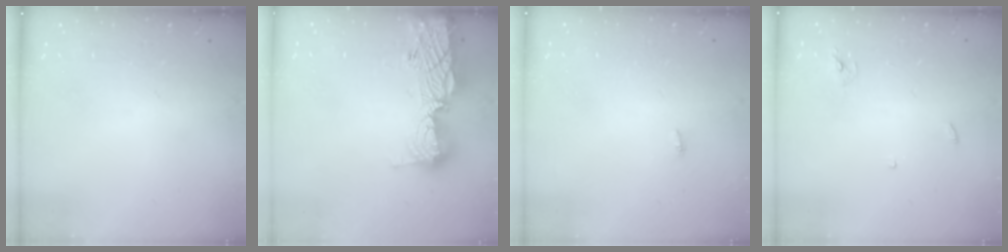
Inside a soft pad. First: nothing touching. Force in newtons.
{"total": 16.6, "press": 16.1, "slide": 4.0}
{"total": 2.8, "press": 1.8, "slide": 2.2}
{"total": 2.4, "press": 2.4, "slide": 0.1}